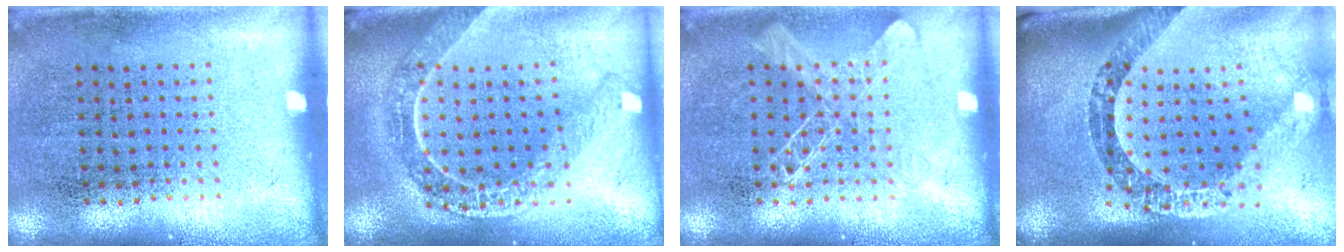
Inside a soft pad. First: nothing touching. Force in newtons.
{"total": 2.2, "press": 1.8, "slide": 1.2}
{"total": 1.7, "press": 1.7, "slide": 0.4}
{"total": 3.3, "press": 2.2, "slide": 2.4}